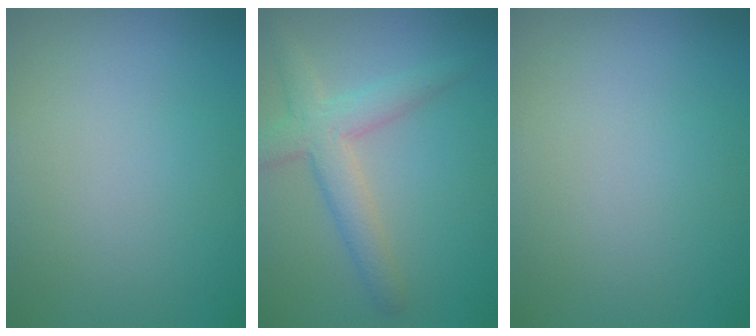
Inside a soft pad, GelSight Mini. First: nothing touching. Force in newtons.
{"total": 4.0, "press": 3.9, "slide": 0.2}
{"total": 0.0}